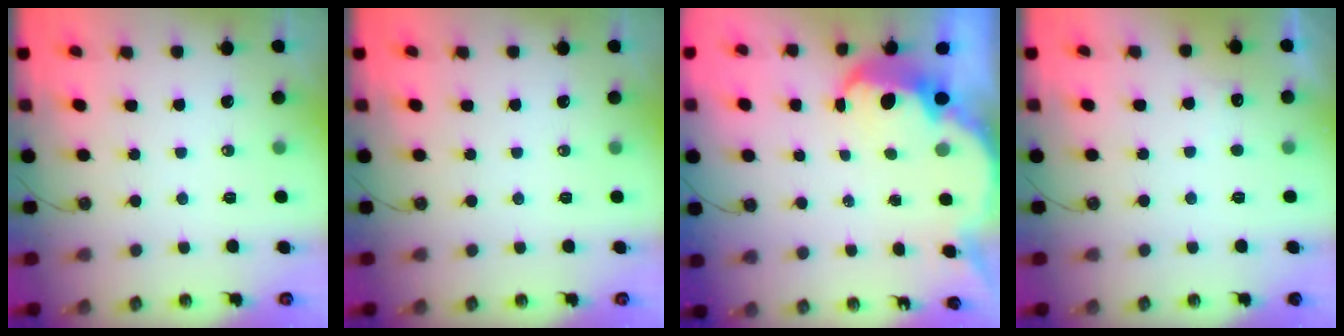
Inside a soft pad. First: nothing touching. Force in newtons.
{"total": 0.0}
{"total": 5.5, "press": 5.5, "slide": 0.5}
{"total": 3.2, "press": 3.0, "slide": 1.2}